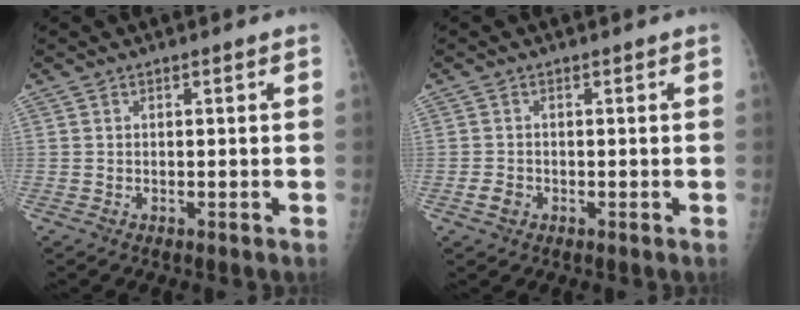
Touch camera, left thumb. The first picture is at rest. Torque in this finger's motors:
{"motor_torque": [-0.20, 0.09, 0.13, 0.04, 0.00]}